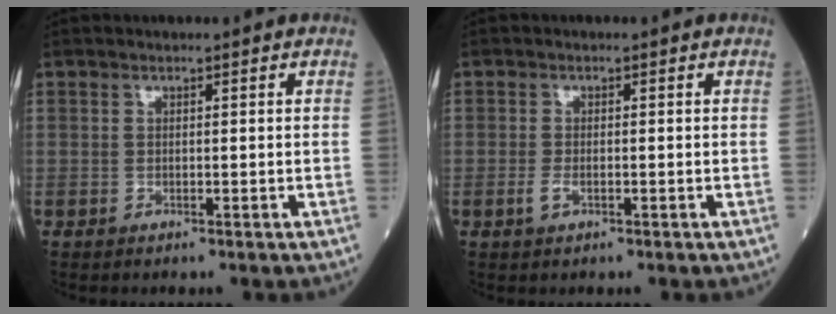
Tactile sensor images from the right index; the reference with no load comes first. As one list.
[{"total": 1.7, "force": [-0.6, 0.7, 1.5], "torque": [-0.031, 0.000, -0.011]}]